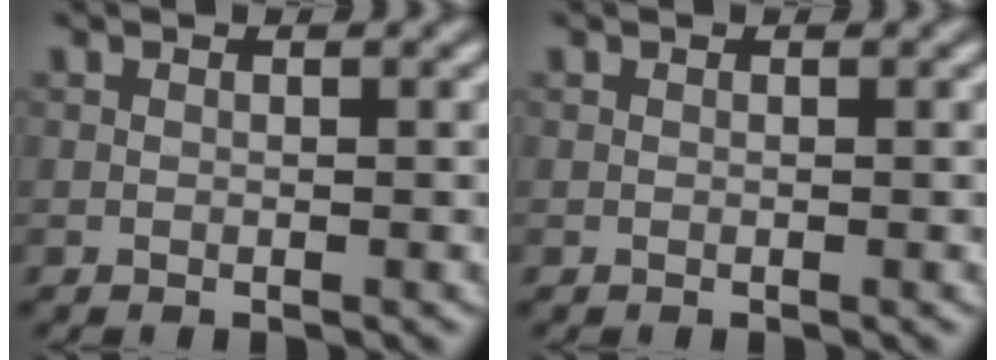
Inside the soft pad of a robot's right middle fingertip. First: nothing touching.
{"total": 0.0}